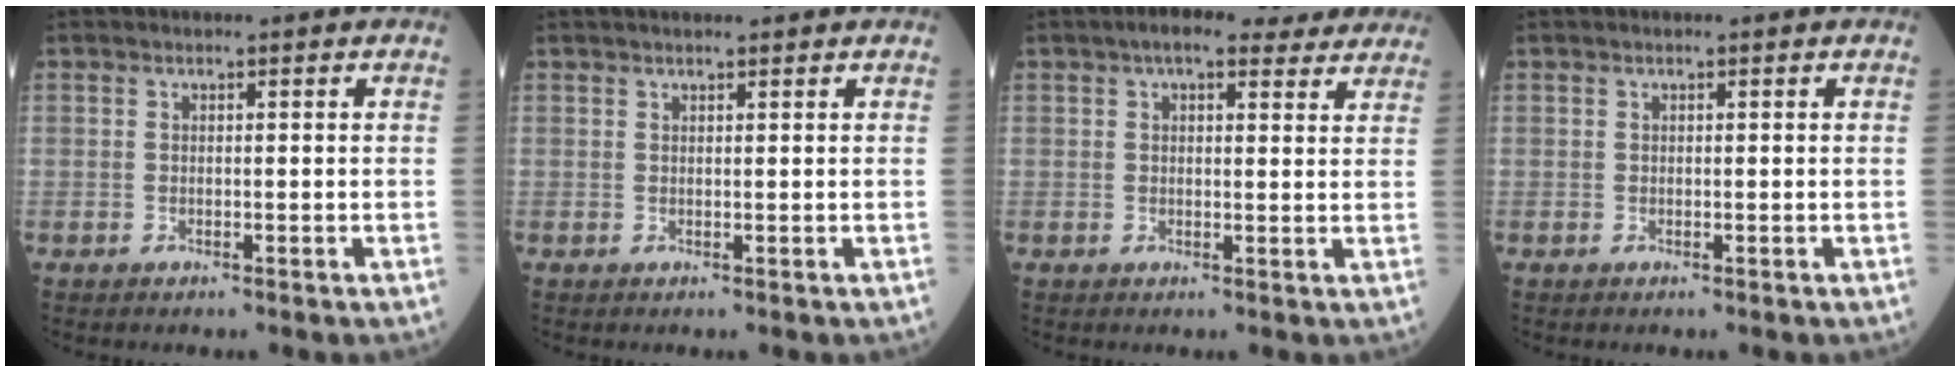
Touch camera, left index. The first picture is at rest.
{"total": 3.2, "force": [2.9, 0.2, 1.5], "torque": [-0.016, 0.024, 0.042]}
{"total": 8.7, "force": [7.0, 2.8, 4.4], "torque": [-0.053, 0.031, 0.086]}
{"total": 0.0}